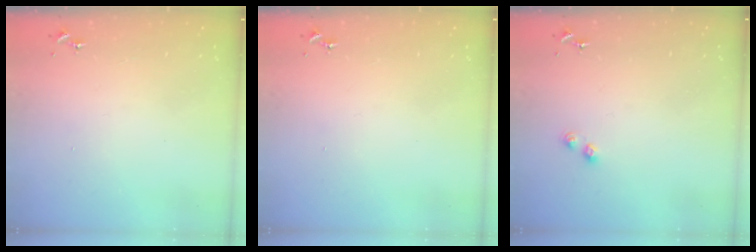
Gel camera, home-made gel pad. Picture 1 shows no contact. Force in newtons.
{"total": 0.0}
{"total": 3.6, "press": 3.6, "slide": 0.4}